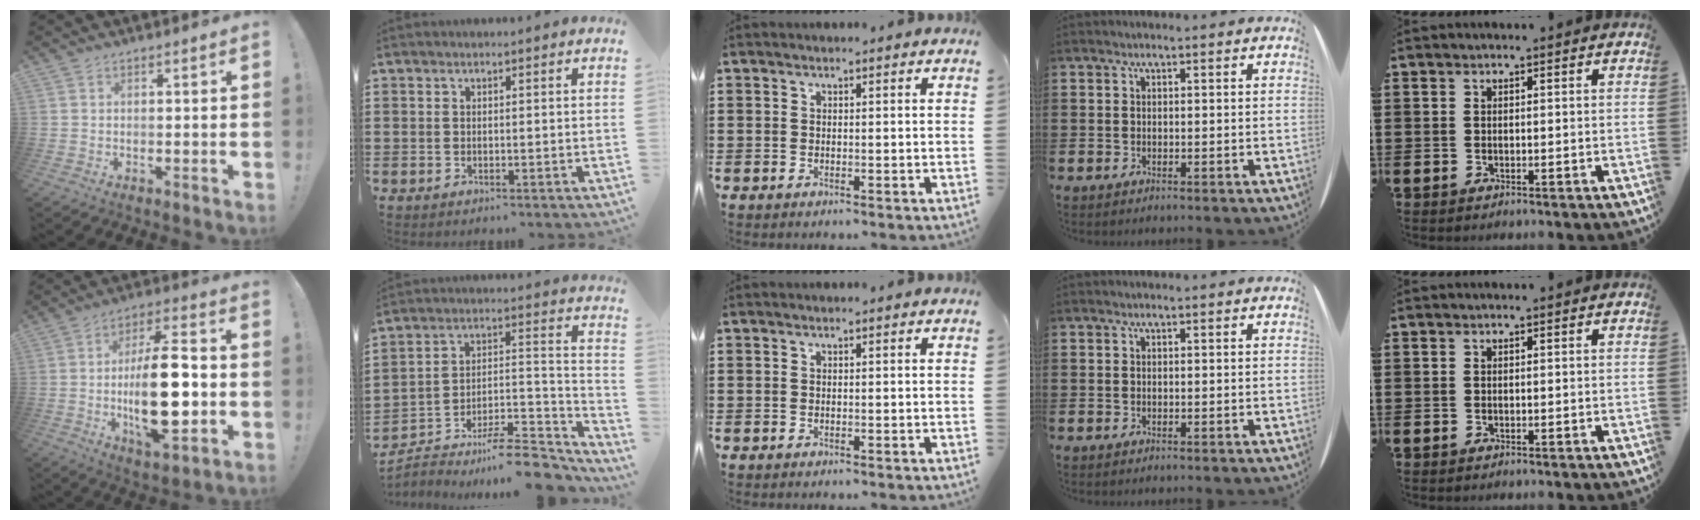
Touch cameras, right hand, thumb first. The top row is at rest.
{"thumb": {"total": 21.7, "force": [-2.4, 8.4, 19.9], "torque": [-0.351, 0.001, -0.040]}, "index": {"total": 9.1, "force": [-7.6, 2.0, 4.6], "torque": [-0.059, 0.013, -0.142]}}